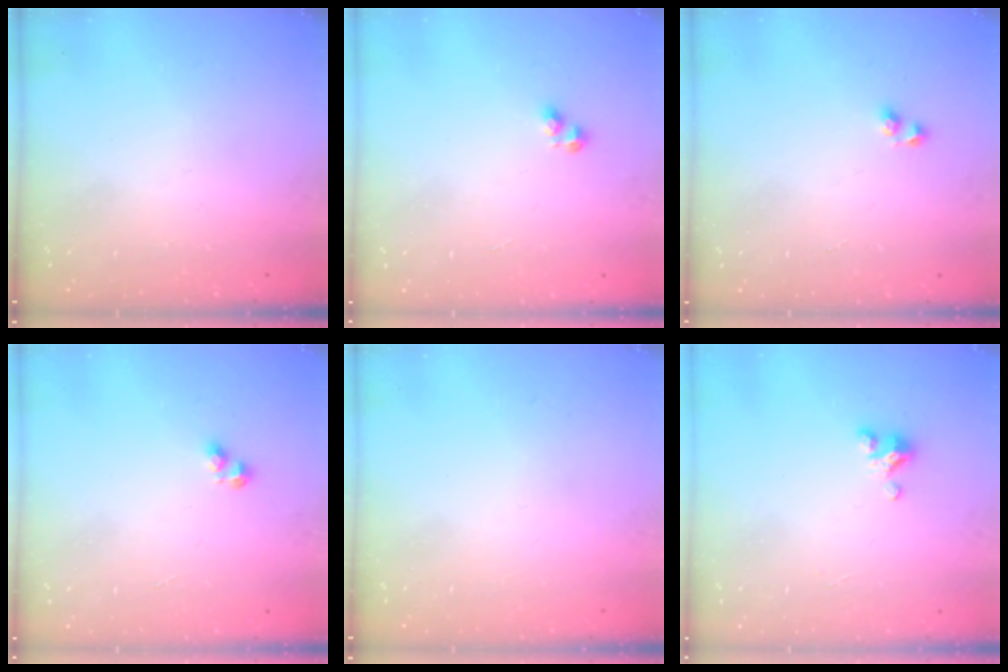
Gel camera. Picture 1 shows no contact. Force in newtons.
{"total": 2.4, "press": 2.4, "slide": 0.3}
{"total": 2.7, "press": 2.6, "slide": 0.6}
{"total": 2.4, "press": 2.4, "slide": 0.3}
{"total": 0.0}
{"total": 3.4, "press": 3.4, "slide": 0.2}